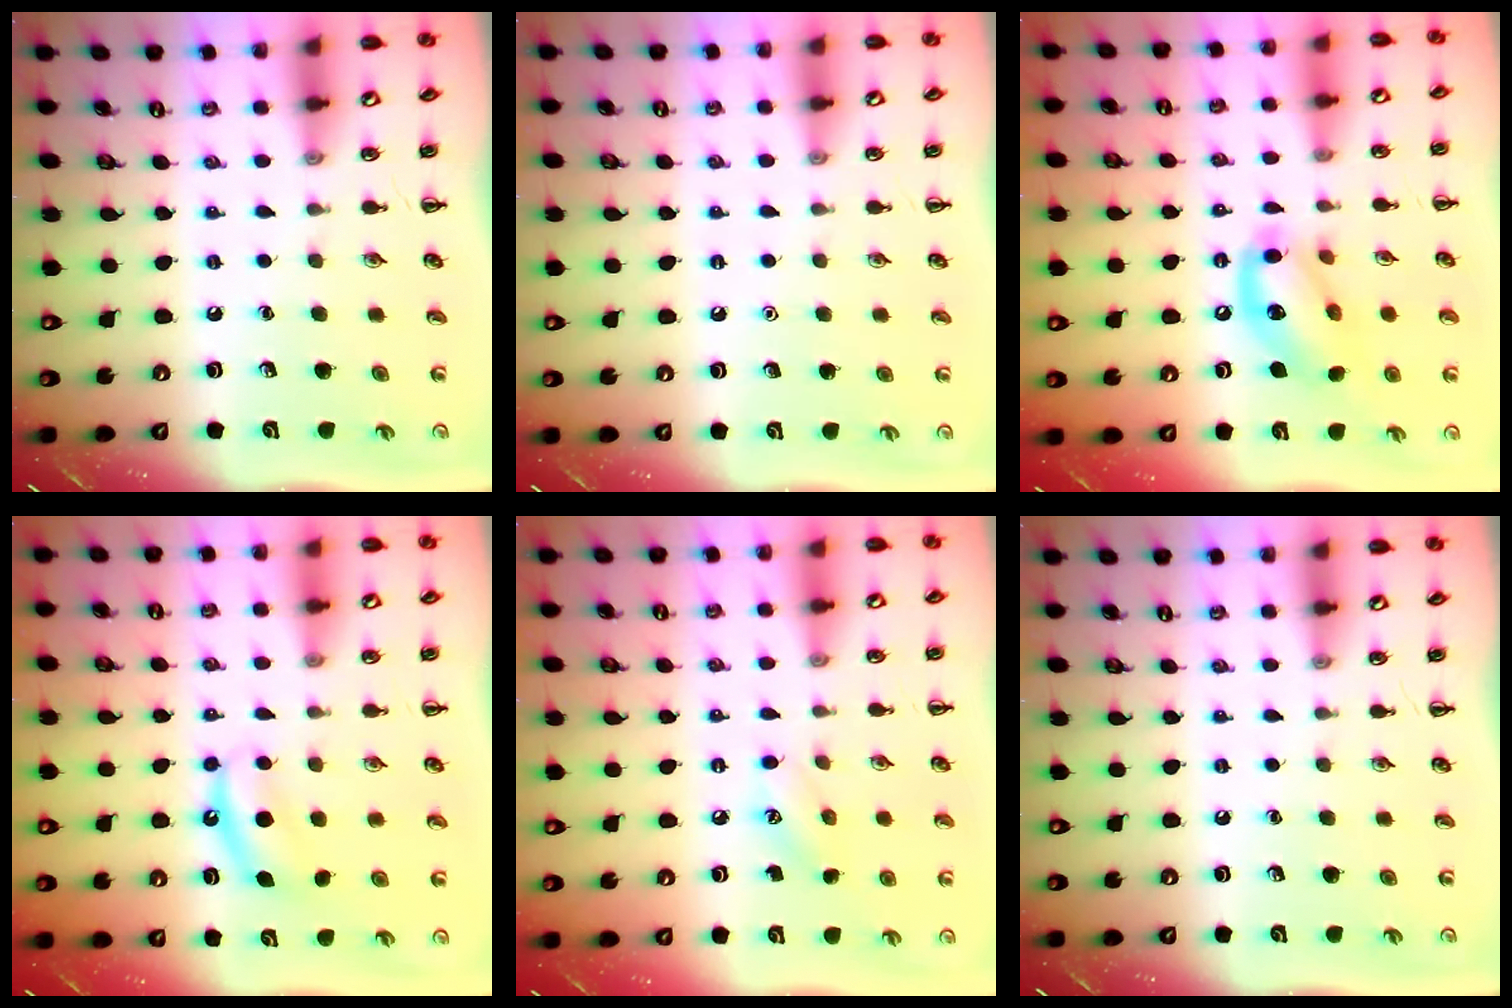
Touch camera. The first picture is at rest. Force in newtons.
{"total": 1.6, "press": 1.6, "slide": 0.1}
{"total": 14.5, "press": 14.4, "slide": 2.3}
{"total": 5.7, "press": 5.5, "slide": 1.4}
{"total": 7.7, "press": 7.5, "slide": 2.0}
{"total": 0.0}